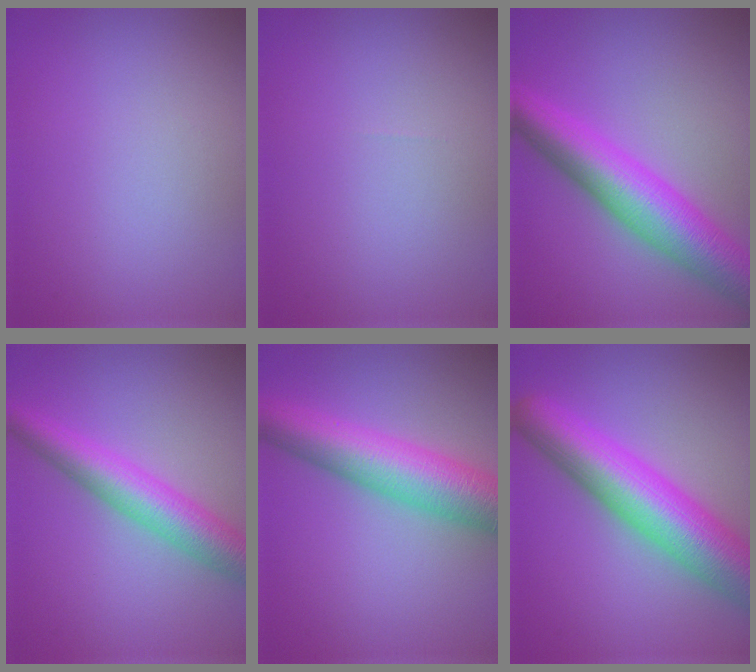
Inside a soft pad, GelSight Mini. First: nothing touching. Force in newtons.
{"total": 0.0}
{"total": 8.5, "press": 8.5, "slide": 0.2}
{"total": 5.9, "press": 5.9, "slide": 0.1}
{"total": 8.5, "press": 8.5, "slide": 0.1}
{"total": 10.0, "press": 10.0, "slide": 0.4}